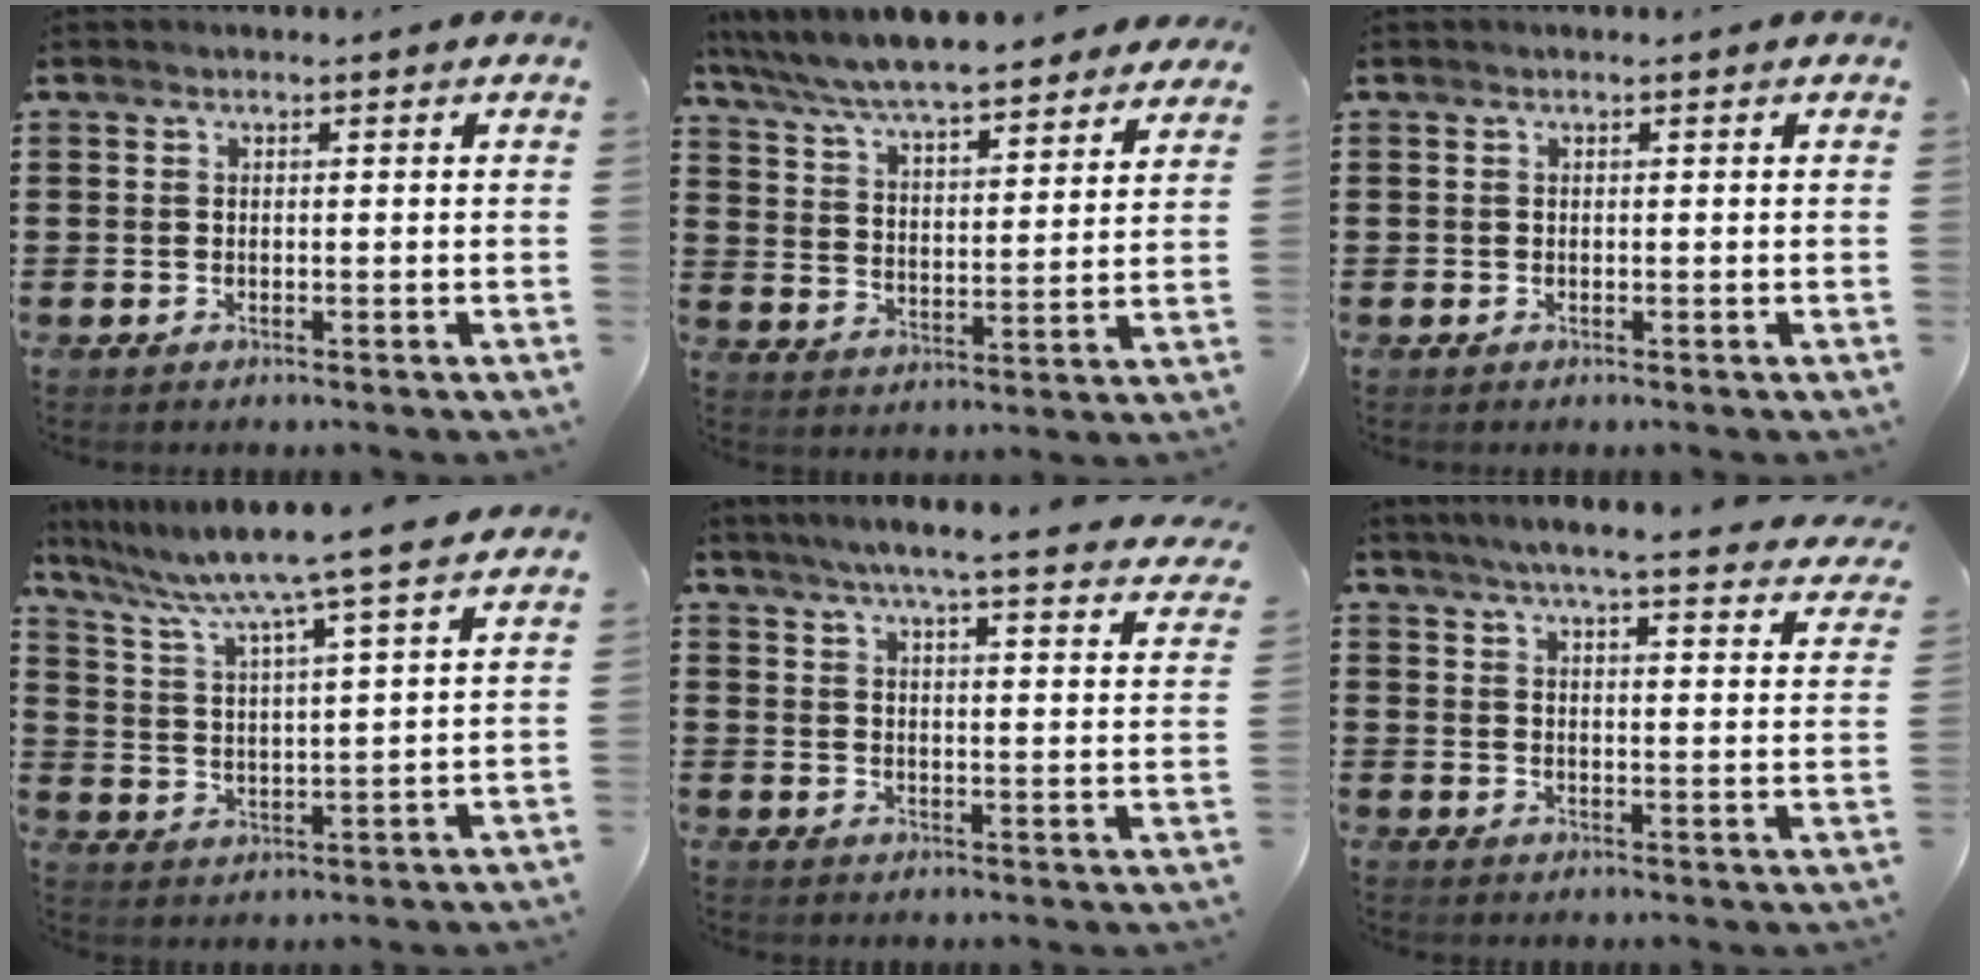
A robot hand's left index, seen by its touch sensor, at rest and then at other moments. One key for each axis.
{"total": 7.4, "fx": 7.0, "fy": 0.7, "fz": 2.3, "tx": -0.076, "ty": -0.039, "tz": 0.123}
{"total": 0.0}
{"total": 8.1, "fx": 6.9, "fy": -1.2, "fz": 4.0, "tx": -0.106, "ty": -0.048, "tz": 0.109}
{"total": 5.6, "fx": 4.8, "fy": -0.6, "fz": 2.8, "tx": -0.075, "ty": -0.032, "tz": 0.077}
{"total": 5.1, "fx": 4.4, "fy": -0.3, "fz": 2.5, "tx": -0.067, "ty": -0.026, "tz": 0.072}